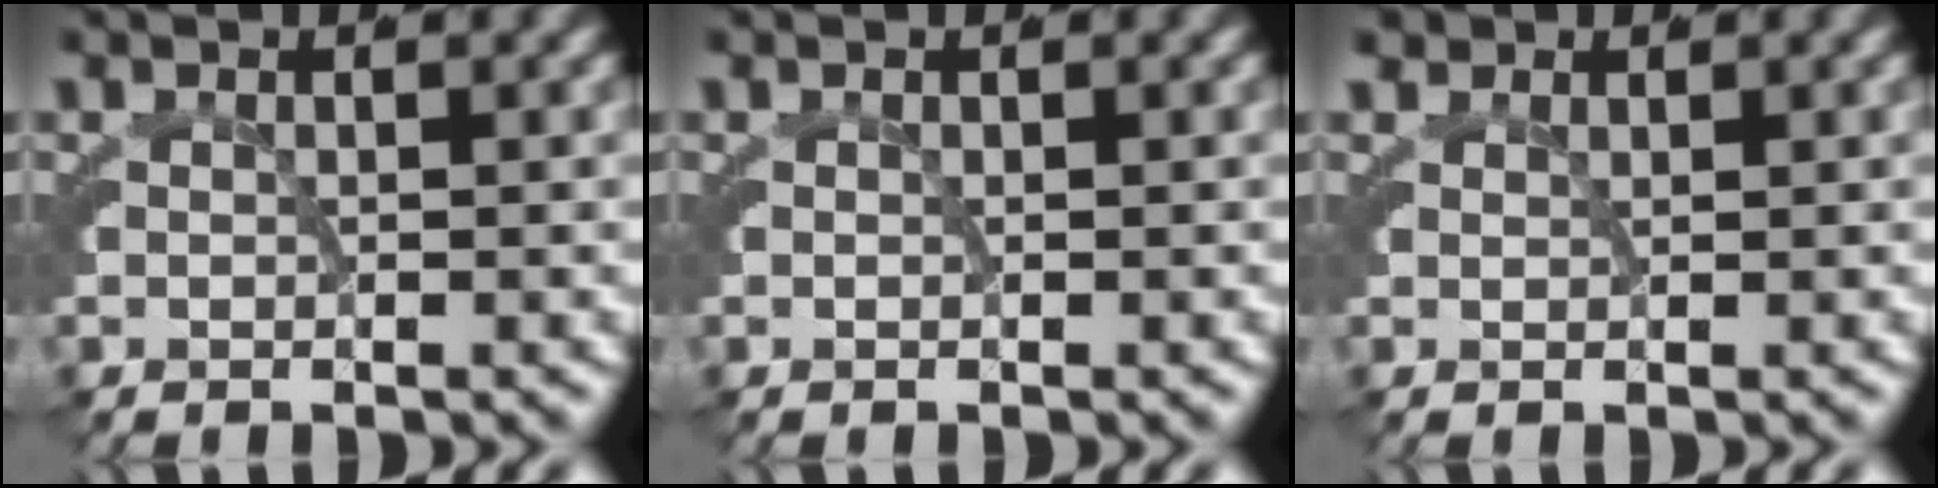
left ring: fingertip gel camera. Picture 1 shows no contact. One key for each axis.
{"total": 0.0}
{"total": 1.0, "fx": 0.9, "fy": 0.3, "fz": 0.3, "tx": -0.009, "ty": -0.003, "tz": 0.022}